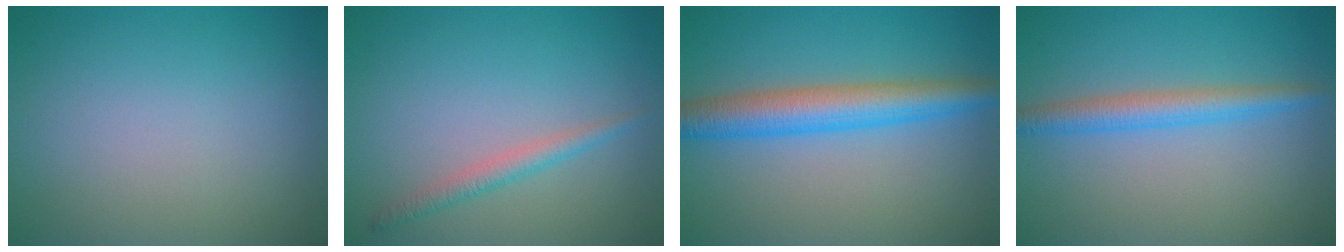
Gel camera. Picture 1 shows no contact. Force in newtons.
{"total": 1.8, "press": 1.8, "slide": 0.1}
{"total": 5.3, "press": 5.3, "slide": 0.2}
{"total": 3.0, "press": 3.0, "slide": 0.2}